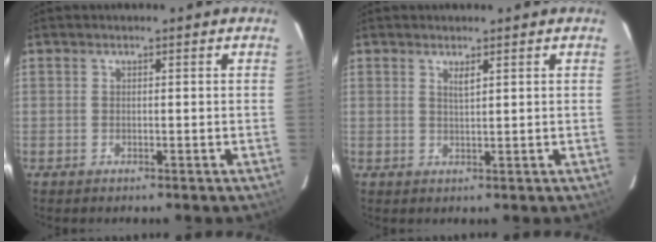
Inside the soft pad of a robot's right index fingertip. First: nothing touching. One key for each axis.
{"total": 1.6, "fx": 1.0, "fy": 0.2, "fz": 1.3, "tx": -0.021, "ty": -0.001, "tz": 0.016}